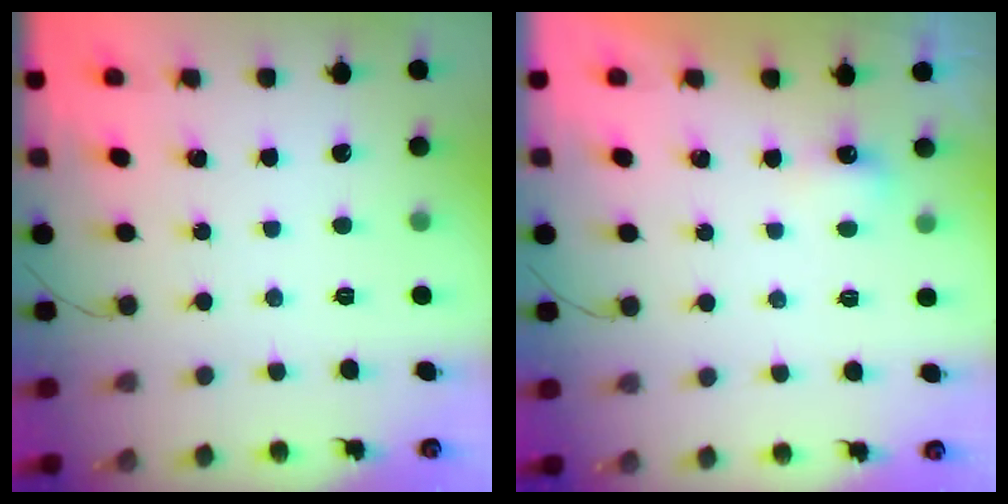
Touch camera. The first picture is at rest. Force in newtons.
{"total": 3.3, "press": 3.1, "slide": 1.0}